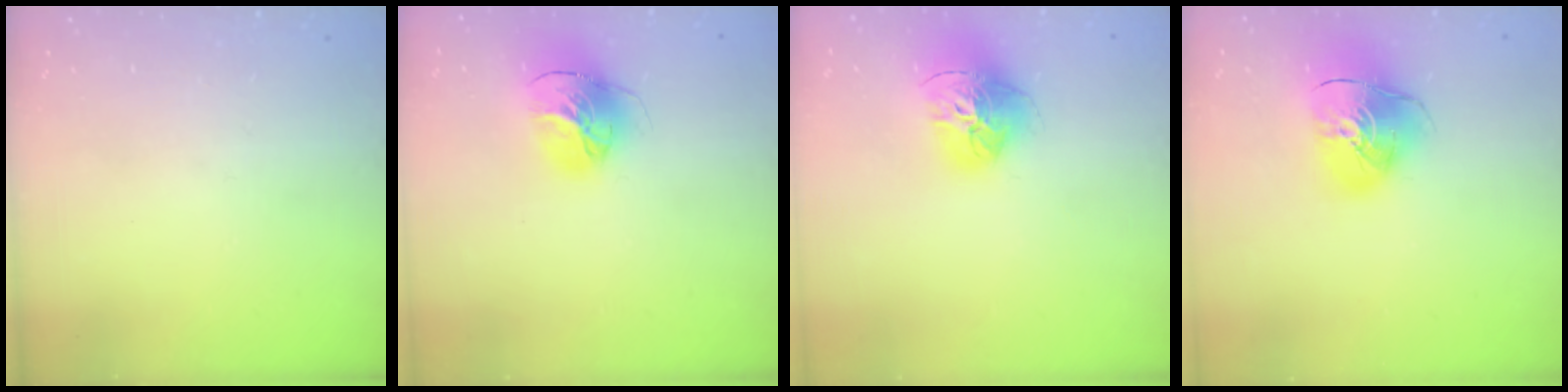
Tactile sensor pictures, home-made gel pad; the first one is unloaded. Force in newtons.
{"total": 16.4, "press": 16.4, "slide": 1.6}
{"total": 17.4, "press": 17.3, "slide": 1.7}
{"total": 13.5, "press": 13.4, "slide": 1.9}